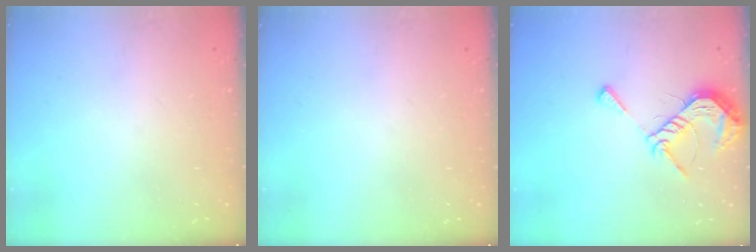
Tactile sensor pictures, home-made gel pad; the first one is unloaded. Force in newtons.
{"total": 0.0}
{"total": 9.4, "press": 9.4, "slide": 0.2}